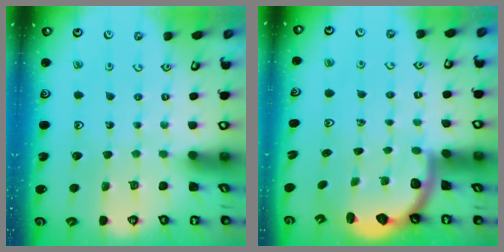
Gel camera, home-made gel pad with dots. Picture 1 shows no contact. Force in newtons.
{"total": 2.8, "press": 2.5, "slide": 1.3}